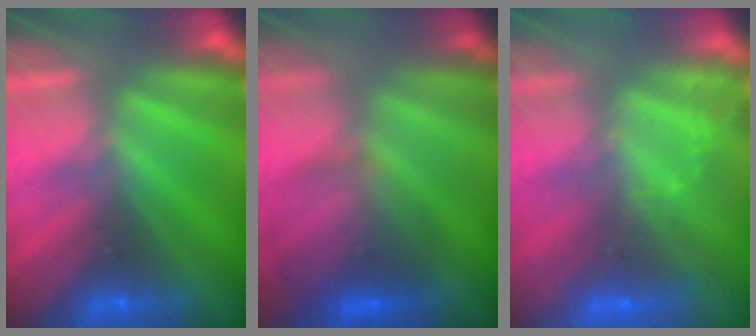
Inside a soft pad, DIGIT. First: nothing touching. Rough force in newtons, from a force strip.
{"total": 4.4}
{"total": 3.3}